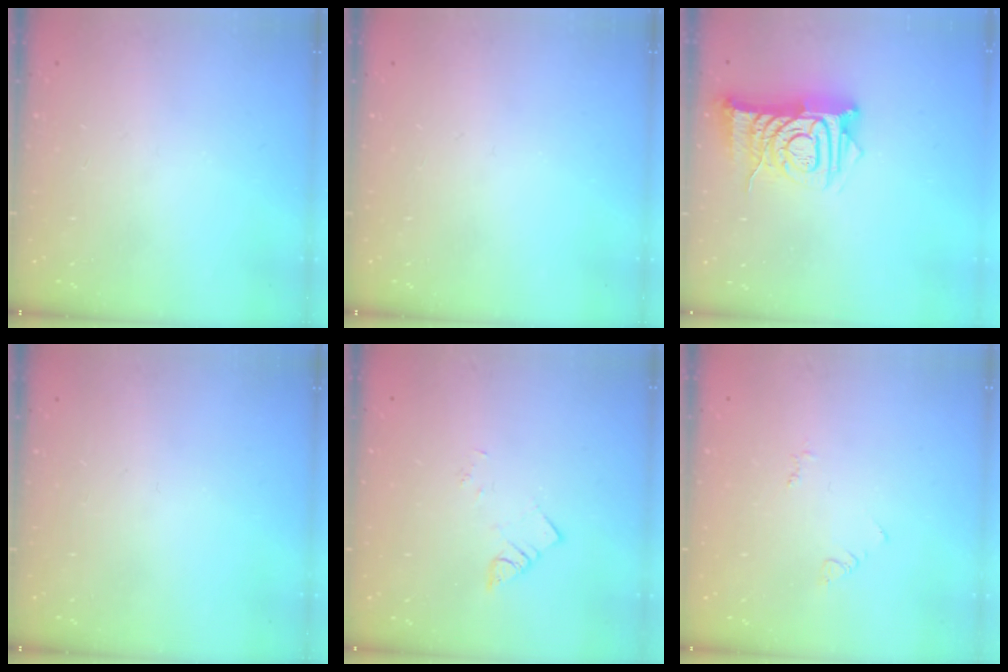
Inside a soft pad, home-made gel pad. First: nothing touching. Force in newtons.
{"total": 0.0}
{"total": 11.6, "press": 11.6, "slide": 1.1}
{"total": 0.0}
{"total": 2.2, "press": 2.2, "slide": 0.2}
{"total": 2.9, "press": 2.9, "slide": 0.4}